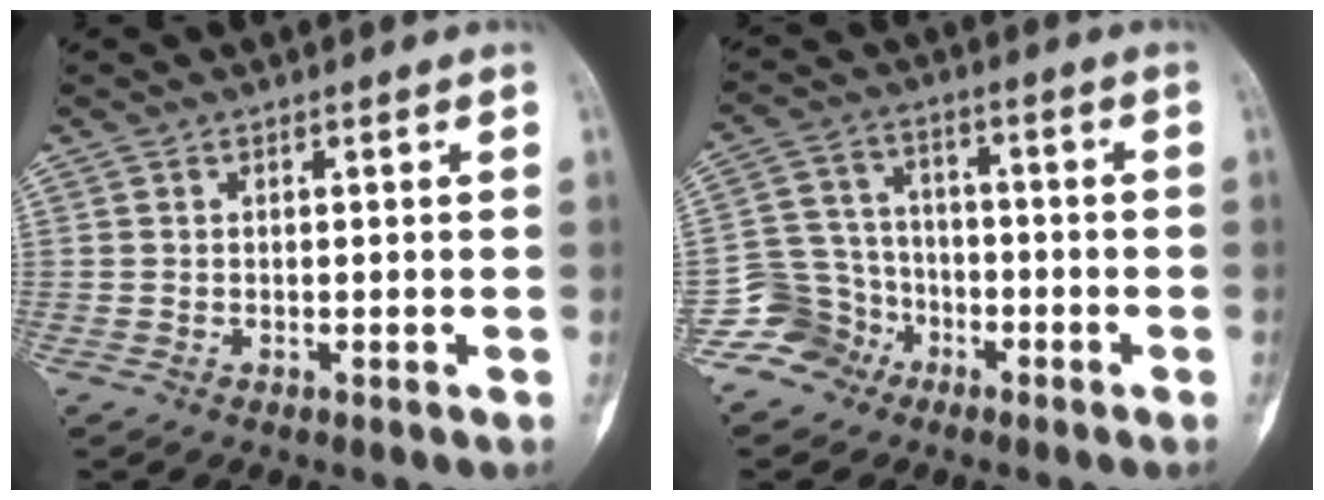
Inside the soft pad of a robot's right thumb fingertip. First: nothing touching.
{"total": 8.3, "force": [-5.0, 6.6, 0.1], "torque": [0.033, 0.052, -0.102]}